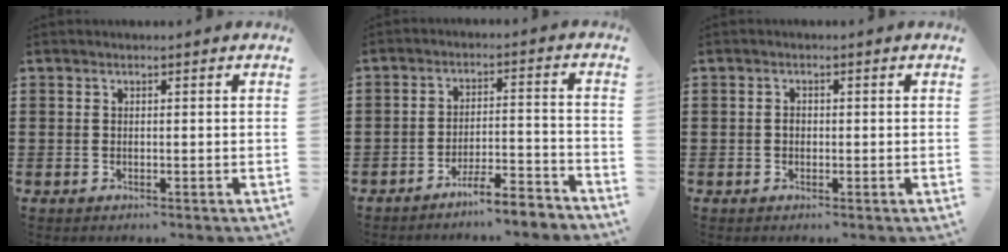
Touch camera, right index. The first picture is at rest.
{"total": 5.4, "force": [-5.0, 0.1, 1.9], "torque": [-0.033, 0.000, -0.097]}
{"total": 1.1, "force": [-0.2, 0.9, 0.7], "torque": [-0.016, 0.004, -0.004]}